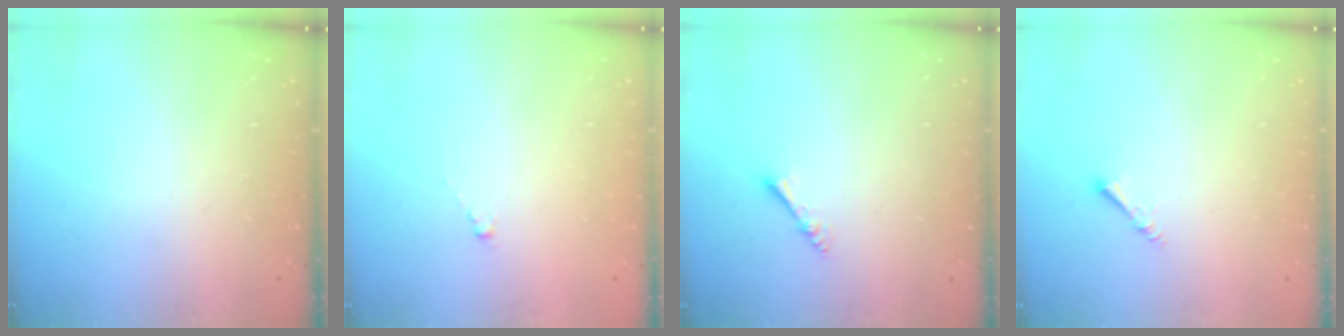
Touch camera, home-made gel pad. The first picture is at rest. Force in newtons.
{"total": 0.8, "press": 0.7, "slide": 0.5}
{"total": 2.9, "press": 2.8, "slide": 0.4}
{"total": 1.8, "press": 1.8, "slide": 0.1}